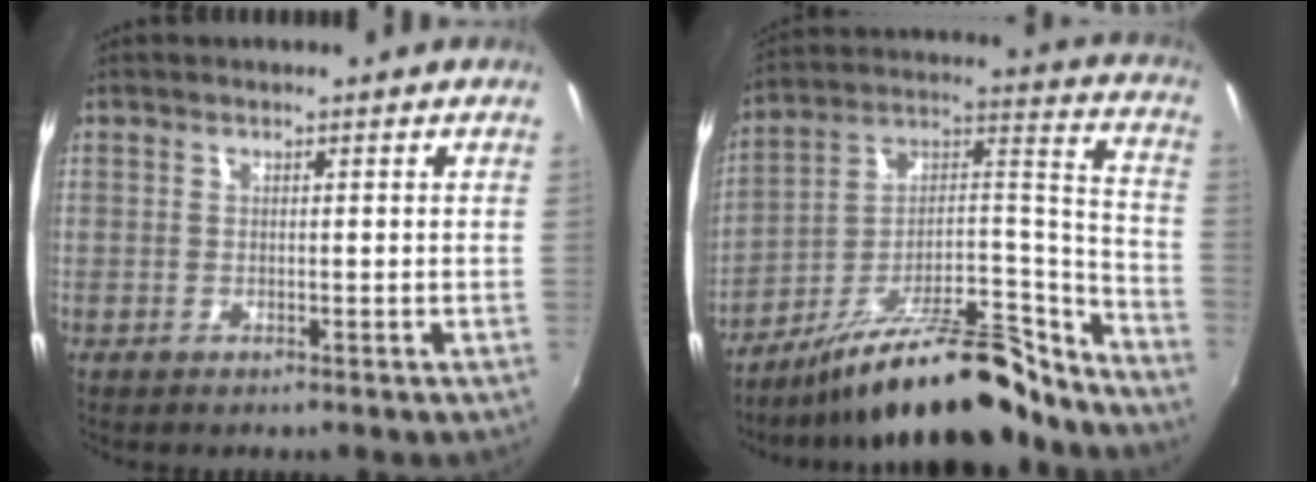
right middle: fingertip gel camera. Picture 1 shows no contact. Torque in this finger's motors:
{"motor_torque": [1.35, -0.79, 0.38, 0.21]}